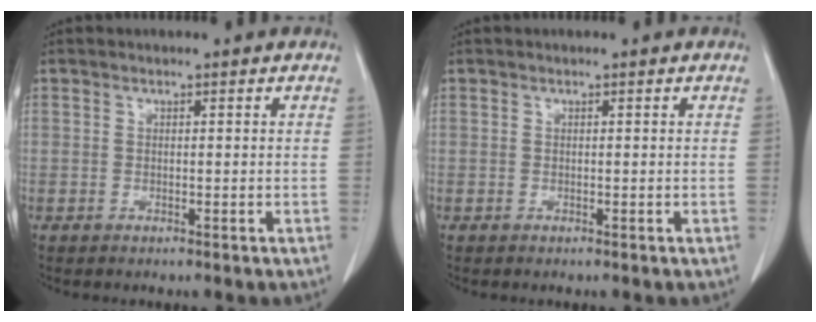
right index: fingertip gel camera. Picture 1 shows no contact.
{"total": 0.0}